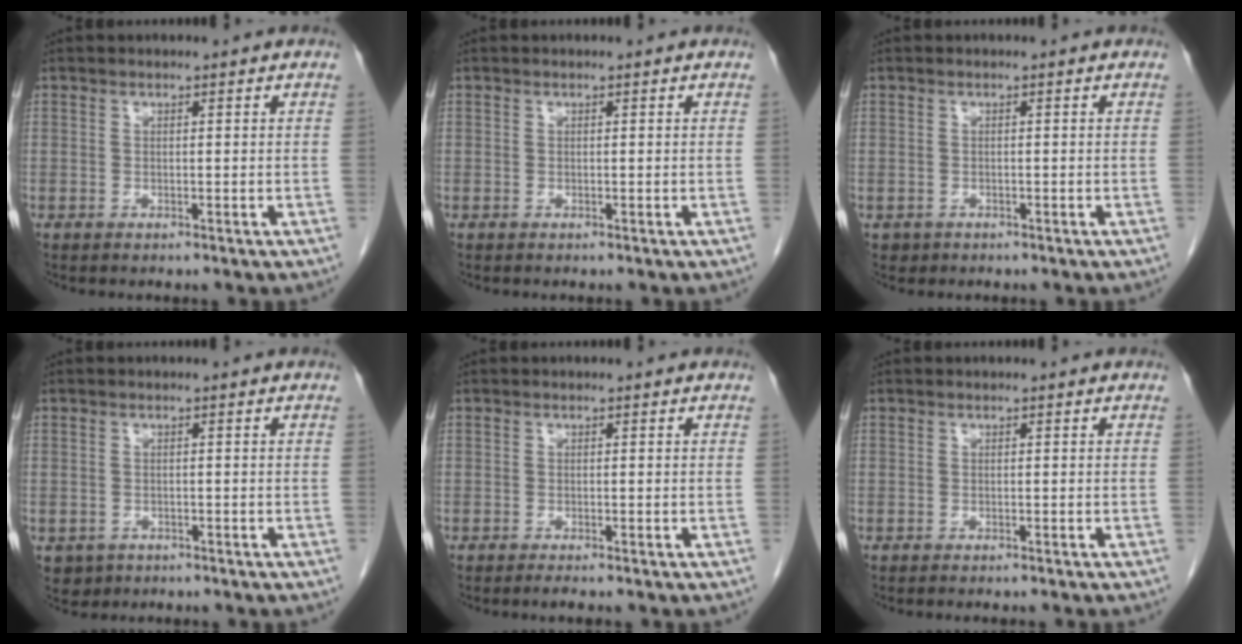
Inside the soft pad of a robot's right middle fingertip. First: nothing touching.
{"total": 0.0}
{"total": 1.0, "force": [-0.5, 0.8, 0.0], "torque": [-0.007, 0.003, -0.003]}
{"total": 2.6, "force": [-1.3, 2.2, 0.4], "torque": [-0.007, 0.003, -0.016]}
{"total": 0.9, "force": [-0.7, -0.2, 0.6], "torque": [-0.011, -0.004, -0.011]}
{"total": 1.5, "force": [-1.4, -0.2, 0.7], "torque": [-0.006, 0.003, -0.016]}